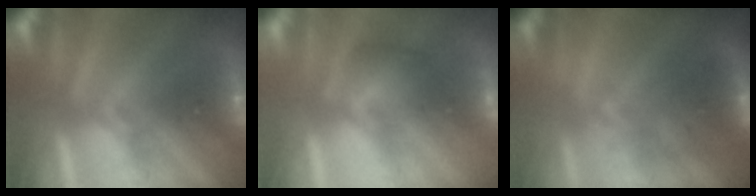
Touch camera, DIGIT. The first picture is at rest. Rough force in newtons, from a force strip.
{"total": 3.0}
{"total": 3.7}